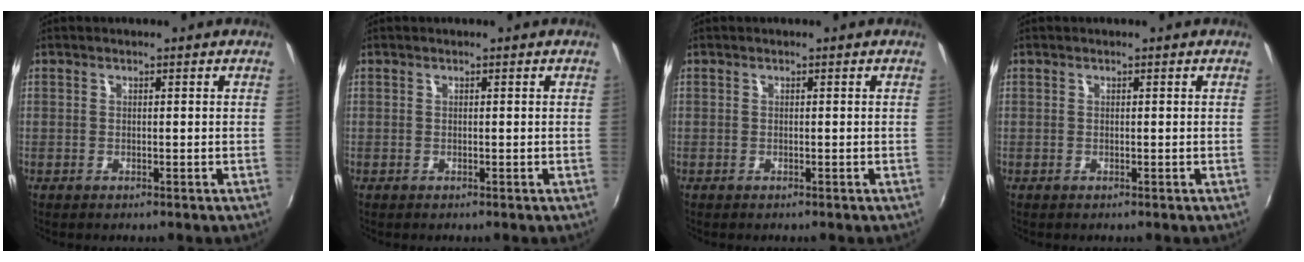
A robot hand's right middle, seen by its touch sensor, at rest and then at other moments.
{"total": 0.0}
{"total": 0.0}
{"total": 0.0}